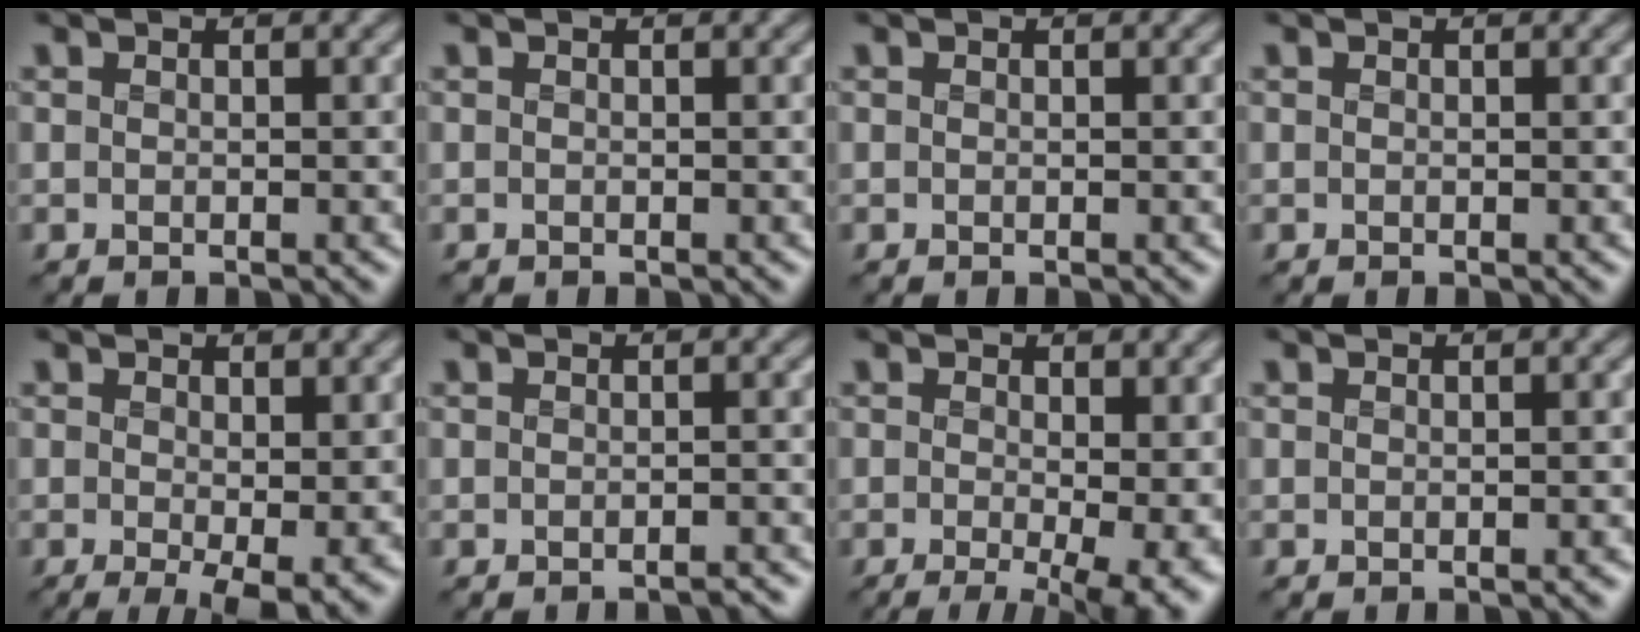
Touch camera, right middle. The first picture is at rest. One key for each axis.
{"total": 0.0}
{"total": 0.0}
{"total": 0.0}
{"total": 3.2, "fx": -0.1, "fy": 0.6, "fz": 3.1, "tx": -0.048, "ty": -0.015, "tz": 0.003}
{"total": 1.3, "fx": -1.3, "fy": 0.1, "fz": 0.3, "tx": 0.002, "ty": -0.001, "tz": -0.021}
{"total": 6.8, "fx": -0.7, "fy": 1.7, "fz": 6.5, "tx": -0.077, "ty": -0.019, "tz": -0.007}
{"total": 0.5, "fx": -0.3, "fy": 0.3, "fz": 0.3, "tx": -0.003, "ty": -0.001, "tz": -0.010}